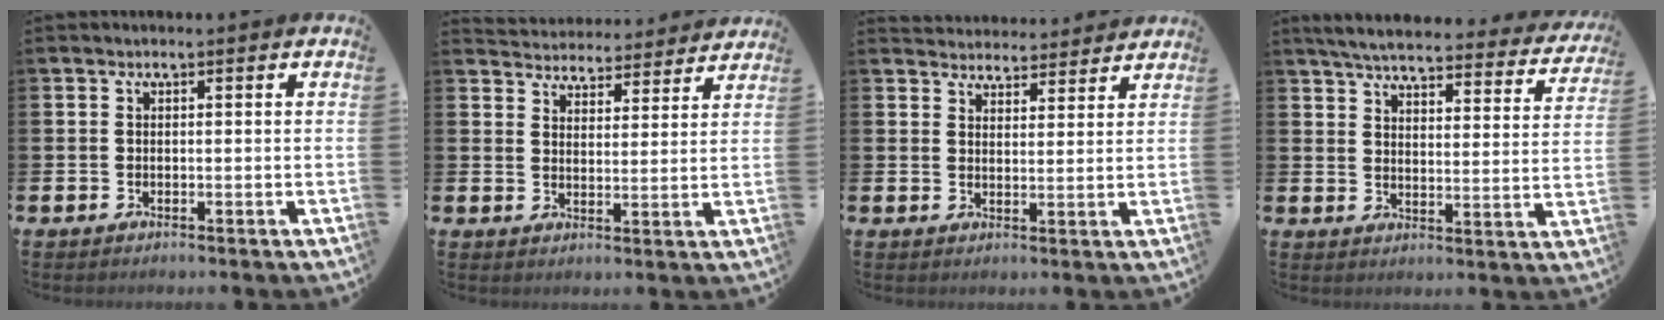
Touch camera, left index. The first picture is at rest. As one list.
[{"total": 4.7, "force": [4.6, 0.8, -0.4], "torque": [-0.007, -0.037, 0.080]}, {"total": 4.2, "force": [4.1, 0.8, -0.3], "torque": [-0.004, -0.025, 0.074]}, {"total": 5.3, "force": [4.9, 0.7, 1.8], "torque": [-0.052, -0.034, 0.080]}]